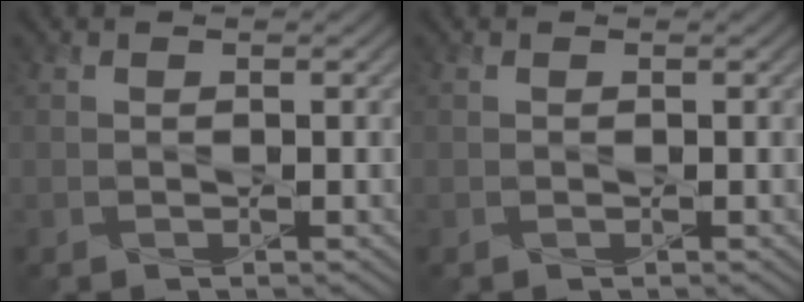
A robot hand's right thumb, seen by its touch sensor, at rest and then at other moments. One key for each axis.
{"total": 0.0}